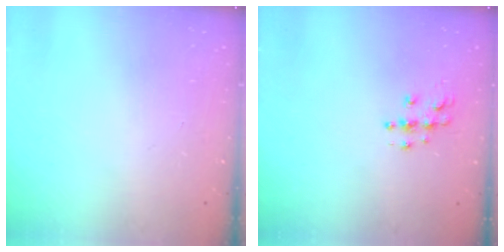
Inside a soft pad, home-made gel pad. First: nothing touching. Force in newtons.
{"total": 5.8, "press": 5.8, "slide": 0.2}